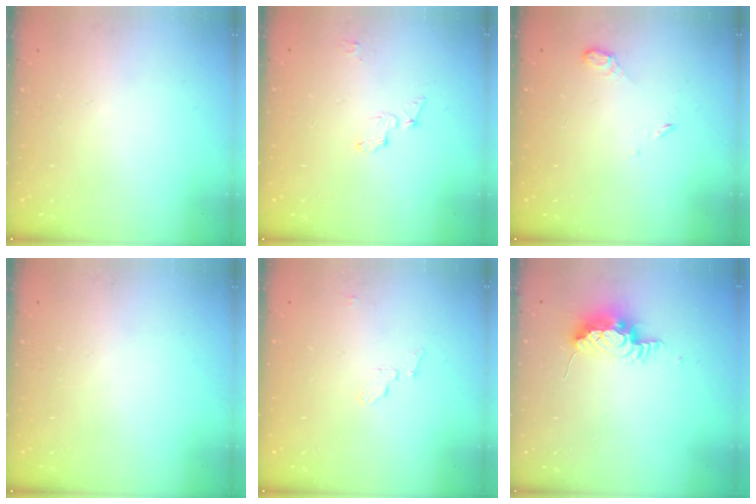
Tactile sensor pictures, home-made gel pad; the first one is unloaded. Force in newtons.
{"total": 5.1, "press": 5.1, "slide": 0.2}
{"total": 5.0, "press": 4.9, "slide": 0.8}
{"total": 0.0}
{"total": 4.4, "press": 4.4, "slide": 0.4}
{"total": 9.4, "press": 8.8, "slide": 3.4}